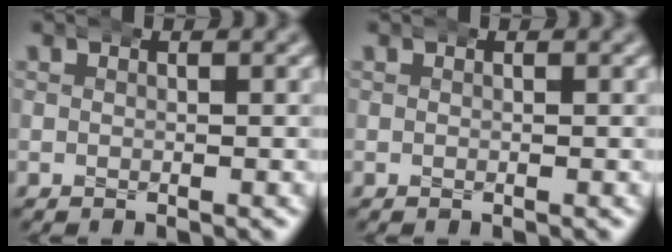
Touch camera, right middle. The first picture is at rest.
{"total": 0.0}